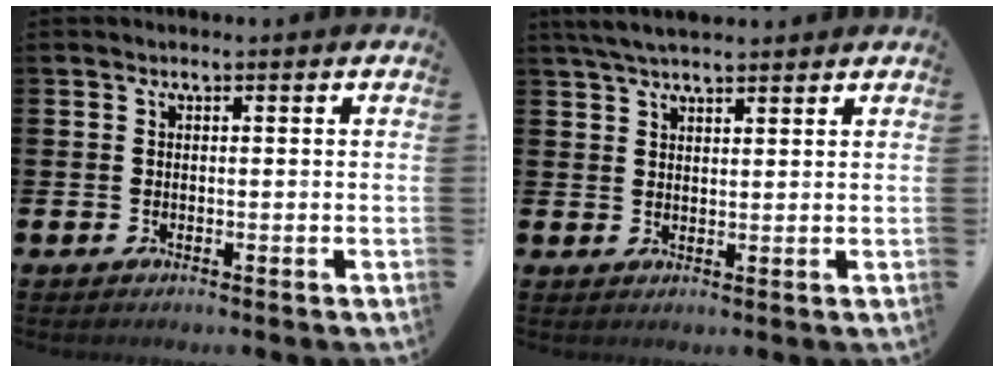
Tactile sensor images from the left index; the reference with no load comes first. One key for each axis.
{"total": 4.3, "fx": 3.8, "fy": 0.9, "fz": 1.6, "tx": -0.037, "ty": -0.006, "tz": 0.071}